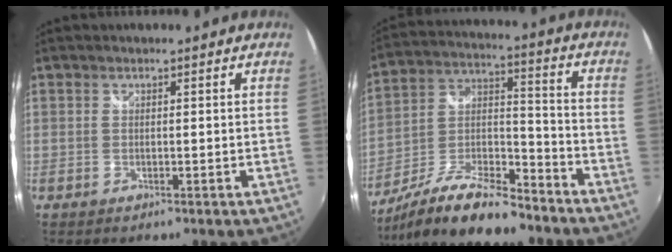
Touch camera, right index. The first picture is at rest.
{"total": 18.1, "force": [-13.9, 5.1, 10.4], "torque": [-0.208, -0.008, -0.242]}